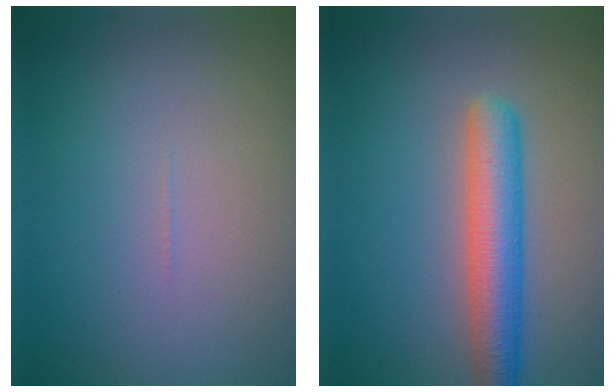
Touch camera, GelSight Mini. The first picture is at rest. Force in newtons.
{"total": 5.1, "press": 5.1, "slide": 0.2}